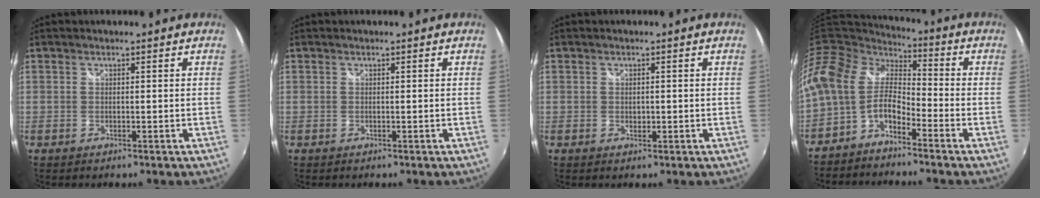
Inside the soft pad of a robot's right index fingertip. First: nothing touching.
{"total": 0.0}
{"total": 0.8, "force": [0.0, 0.7, 0.4], "torque": [-0.005, -0.002, 0.001]}
{"total": 12.4, "force": [-4.6, 7.5, 8.7], "torque": [-0.189, 0.014, -0.101]}